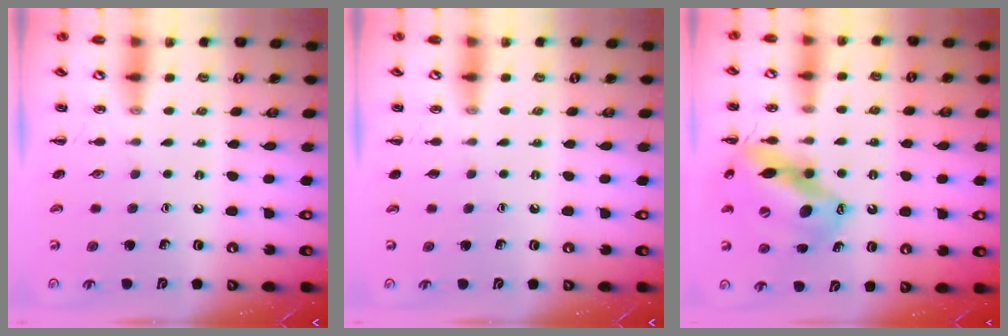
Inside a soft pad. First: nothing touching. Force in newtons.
{"total": 0.0}
{"total": 16.1, "press": 15.4, "slide": 4.7}